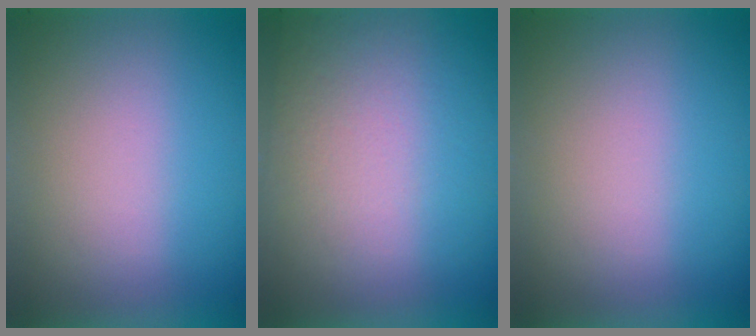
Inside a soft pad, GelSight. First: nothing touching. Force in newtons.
{"total": 2.8}
{"total": 0.0}